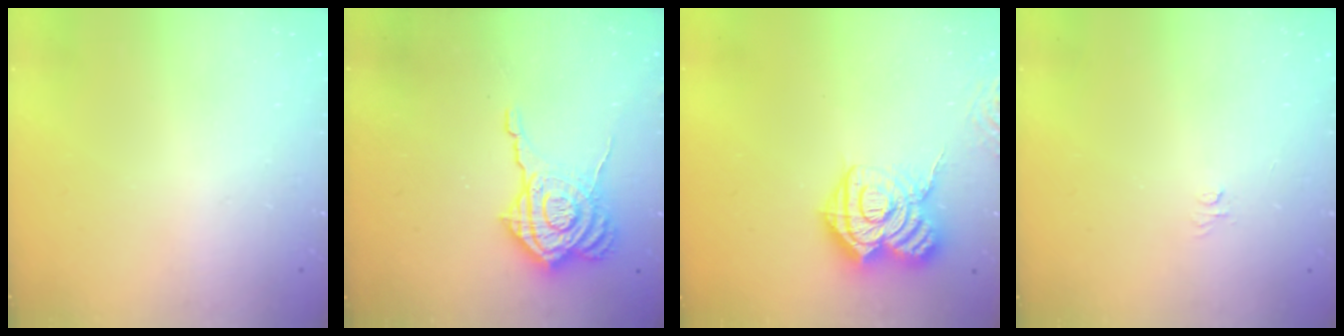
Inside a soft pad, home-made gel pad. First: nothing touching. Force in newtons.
{"total": 13.1, "press": 13.1, "slide": 0.9}
{"total": 17.2, "press": 17.2, "slide": 1.5}
{"total": 3.1, "press": 3.0, "slide": 0.3}